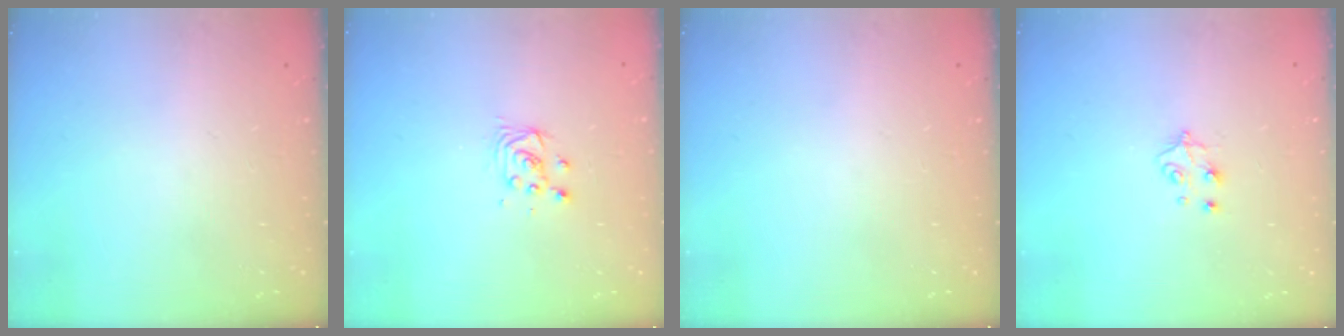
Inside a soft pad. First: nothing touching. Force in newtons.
{"total": 3.3, "press": 3.3, "slide": 0.3}
{"total": 0.0}
{"total": 5.3, "press": 5.2, "slide": 0.8}